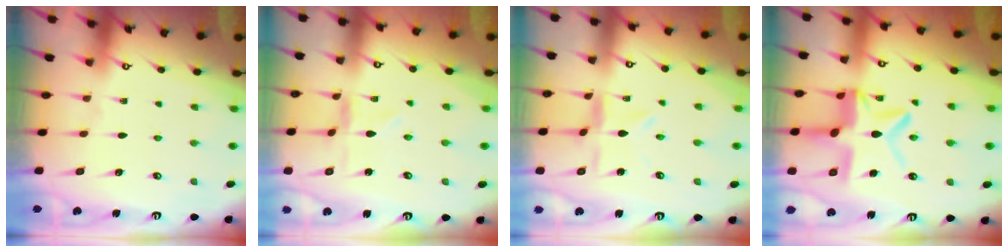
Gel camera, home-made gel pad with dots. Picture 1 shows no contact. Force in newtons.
{"total": 0.0}
{"total": 3.6, "press": 3.6, "slide": 0.4}
{"total": 13.5, "press": 13.5, "slide": 1.2}